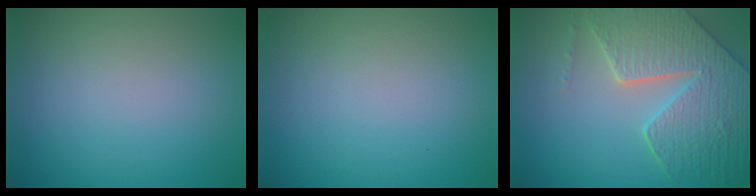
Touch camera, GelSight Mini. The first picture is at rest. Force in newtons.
{"total": 0.0}
{"total": 8.3, "press": 6.1, "slide": 5.6}